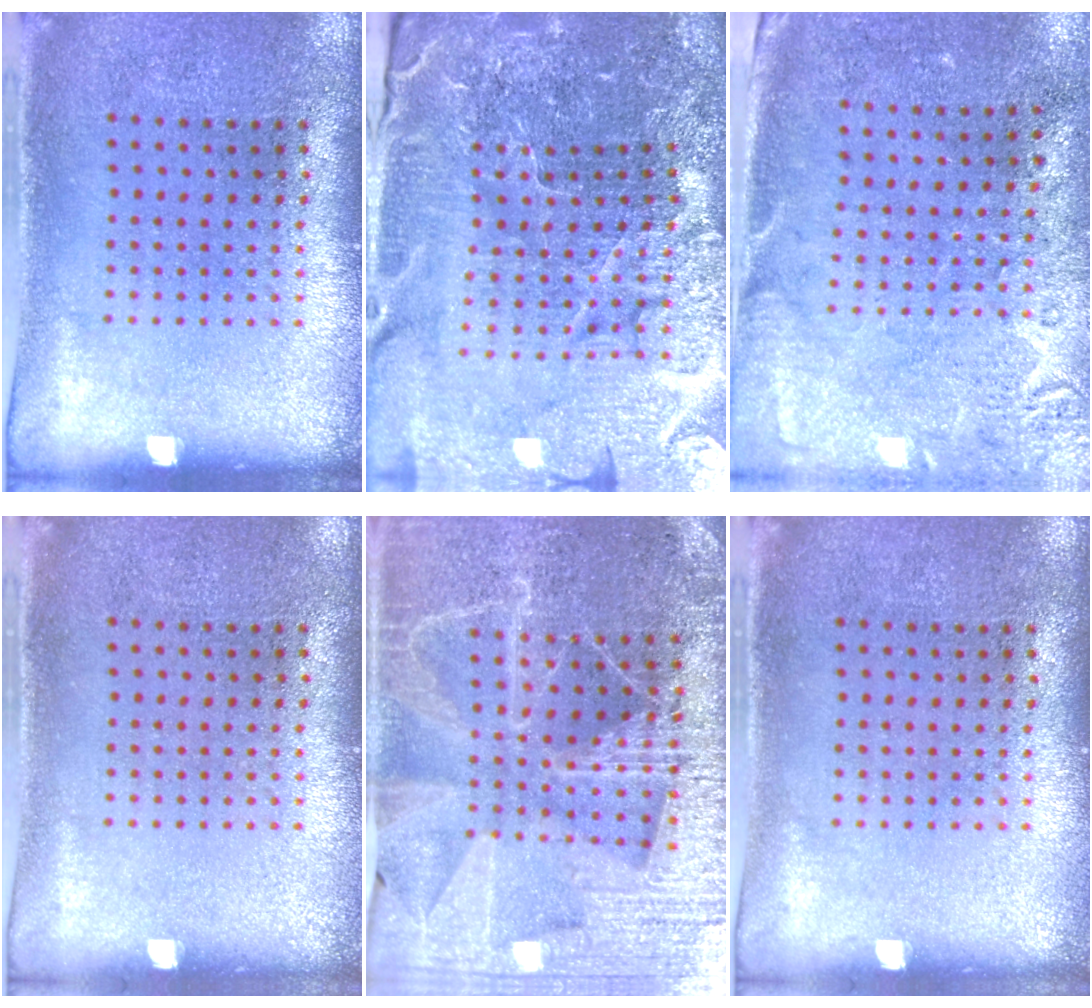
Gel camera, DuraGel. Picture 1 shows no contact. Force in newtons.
{"total": 6.6, "press": 5.8, "slide": 3.2}
{"total": 2.7, "press": 2.3, "slide": 1.5}
{"total": 0.0}
{"total": 4.7, "press": 4.3, "slide": 1.9}
{"total": 0.0}